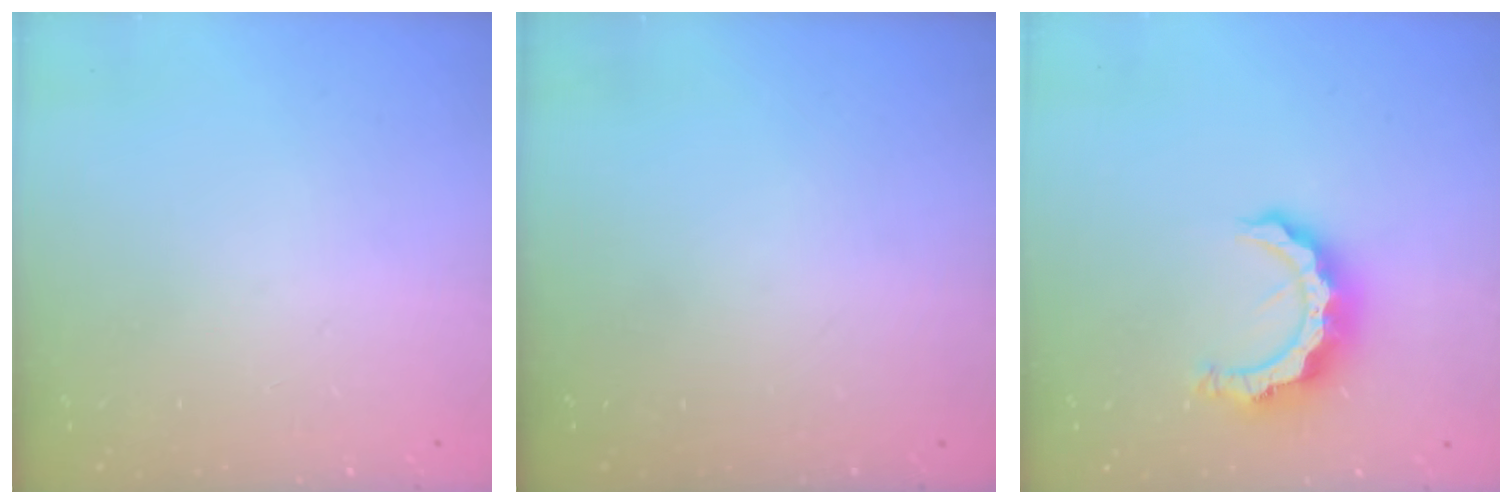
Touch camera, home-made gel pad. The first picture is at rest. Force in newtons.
{"total": 0.0}
{"total": 10.1, "press": 10.0, "slide": 1.1}